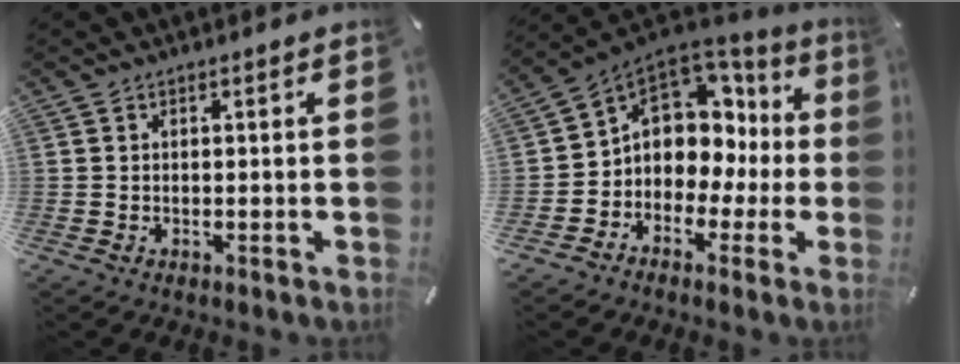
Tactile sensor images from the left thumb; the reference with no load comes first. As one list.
[{"total": 9.2, "force": [2.8, 7.8, 3.8], "torque": [-0.064, -0.034, 0.053]}]